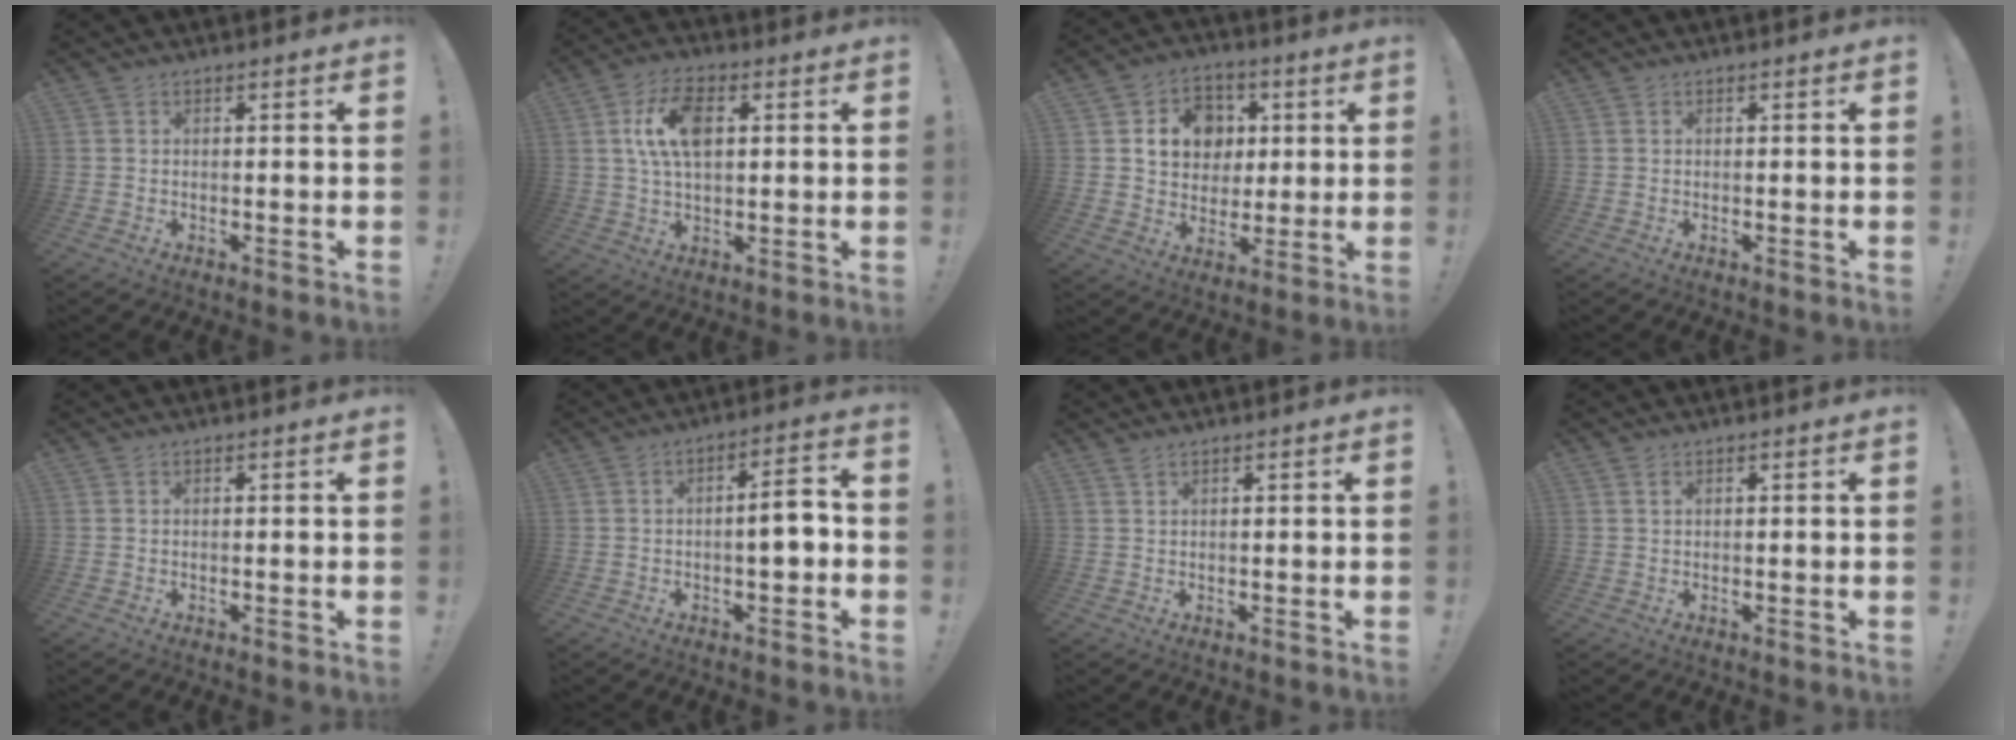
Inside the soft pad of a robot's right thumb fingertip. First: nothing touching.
{"total": 11.3, "force": [2.7, 6.2, 9.0], "torque": [-0.160, 0.008, 0.049]}
{"total": 13.1, "force": [3.2, 11.1, 6.0], "torque": [-0.080, -0.004, 0.069]}
{"total": 0.0}
{"total": 0.0}
{"total": 6.9, "force": [-1.5, 1.7, 6.5], "torque": [-0.099, 0.011, -0.030]}
{"total": 1.3, "force": [1.0, 0.2, 0.8], "torque": [-0.017, 0.000, 0.018]}
{"total": 1.1, "force": [0.6, 0.4, 0.9], "torque": [-0.012, -0.002, 0.010]}